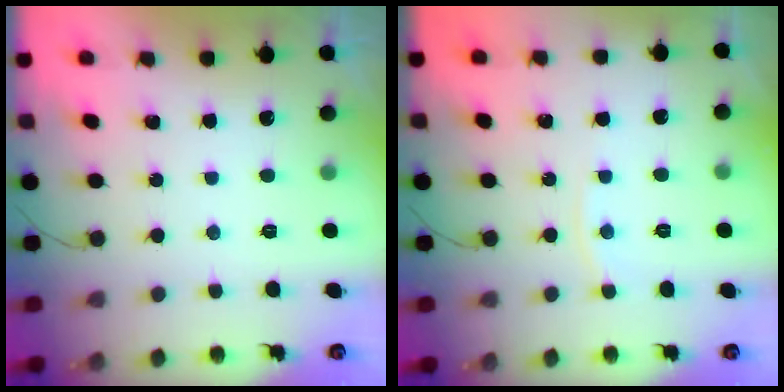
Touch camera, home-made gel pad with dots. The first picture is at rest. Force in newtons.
{"total": 3.3, "press": 3.2, "slide": 0.6}